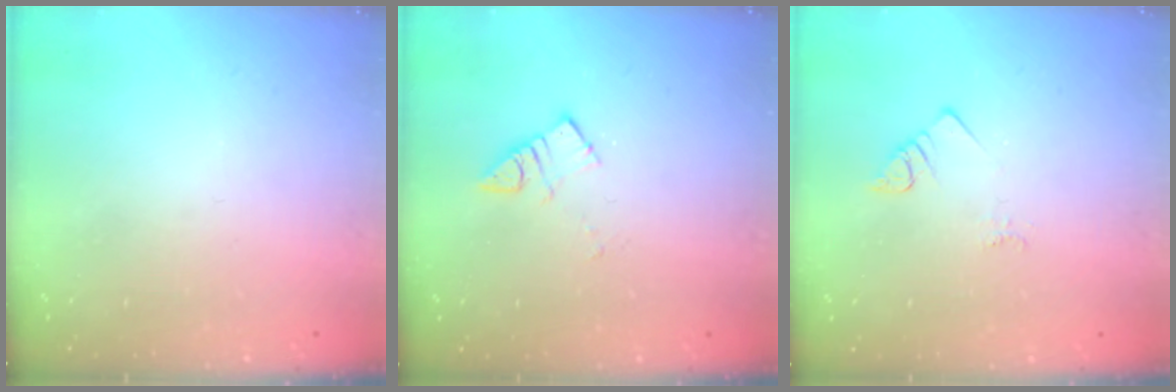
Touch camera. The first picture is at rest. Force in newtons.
{"total": 4.9, "press": 4.8, "slide": 0.5}
{"total": 2.3, "press": 2.3, "slide": 0.4}